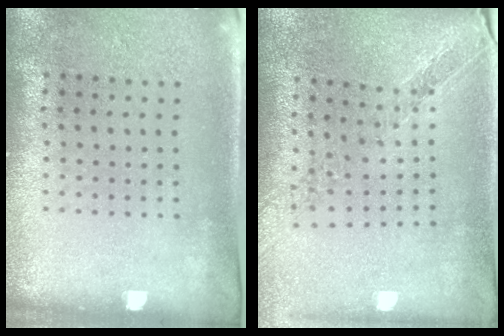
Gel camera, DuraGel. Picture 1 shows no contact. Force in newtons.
{"total": 1.1, "press": 1.1, "slide": 0.2}